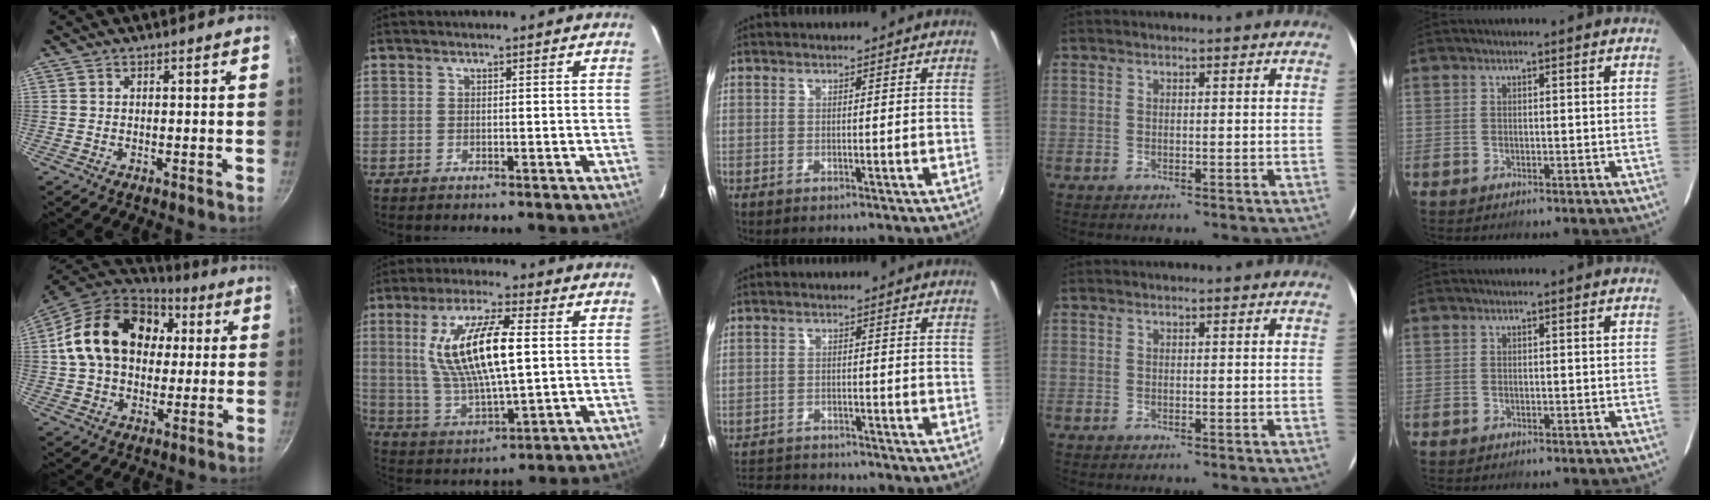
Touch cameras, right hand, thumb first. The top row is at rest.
{"thumb": {"total": 21.7, "force": [4.3, 15.9, 14.0], "torque": [-0.225, 0.028, 0.064]}, "index": {"total": 16.1, "force": [3.0, 4.5, 15.1], "torque": [-0.293, 0.002, 0.068]}, "middle": {"total": 6.7, "force": [-6.4, 1.4, 1.4], "torque": [-0.051, -0.005, -0.107]}}